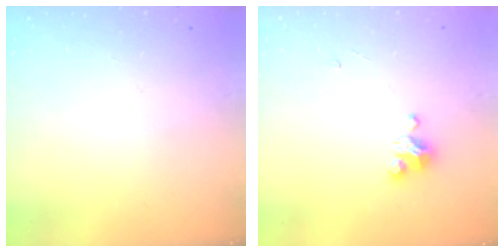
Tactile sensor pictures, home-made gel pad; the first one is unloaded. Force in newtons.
{"total": 2.9, "press": 2.9, "slide": 0.3}